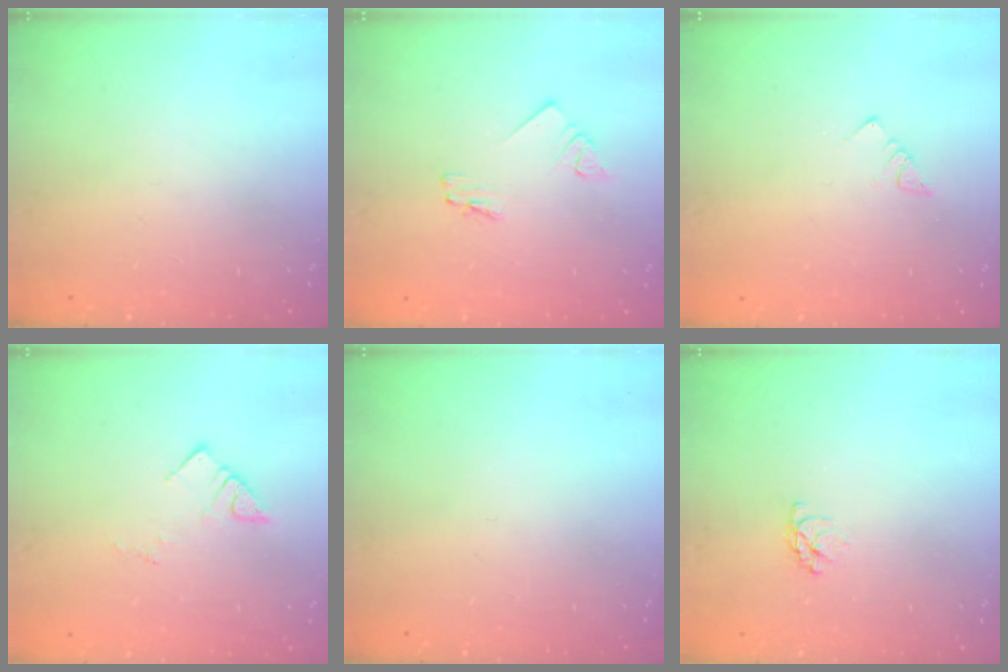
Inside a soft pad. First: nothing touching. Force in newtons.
{"total": 1.6, "press": 1.6, "slide": 0.2}
{"total": 2.8, "press": 2.7, "slide": 0.3}
{"total": 4.2, "press": 4.1, "slide": 0.5}
{"total": 0.0}
{"total": 4.0, "press": 3.9, "slide": 0.5}